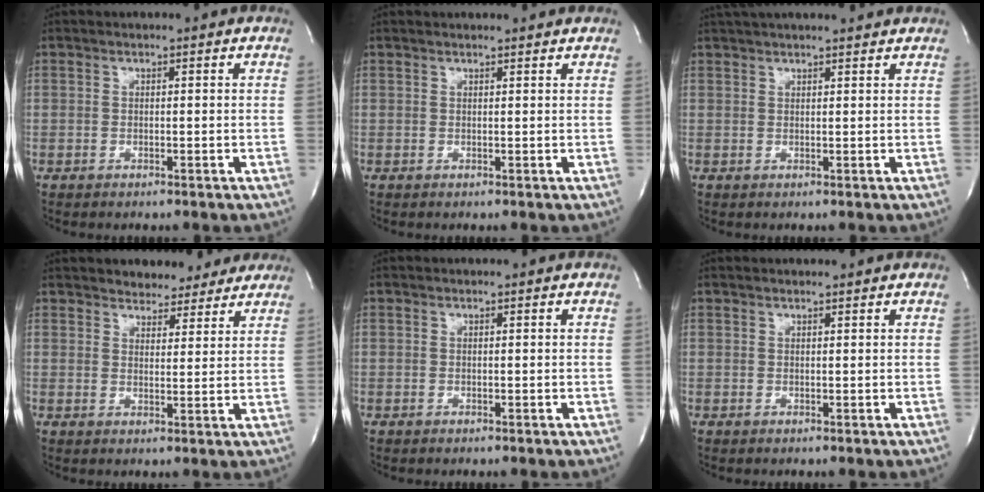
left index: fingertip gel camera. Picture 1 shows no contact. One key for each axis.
{"total": 3.6, "fx": 3.5, "fy": 0.4, "fz": 0.8, "tx": -0.014, "ty": 0.013, "tz": 0.037}
{"total": 10.1, "fx": 9.2, "fy": 1.0, "fz": 4.0, "tx": -0.063, "ty": 0.027, "tz": 0.126}
{"total": 8.2, "fx": 7.2, "fy": 3.3, "fz": 1.8, "tx": -0.009, "ty": 0.007, "tz": 0.086}
{"total": 0.0}
{"total": 1.6, "fx": 1.5, "fy": 0.0, "fz": 0.3, "tx": -0.010, "ty": 0.010, "tz": 0.022}